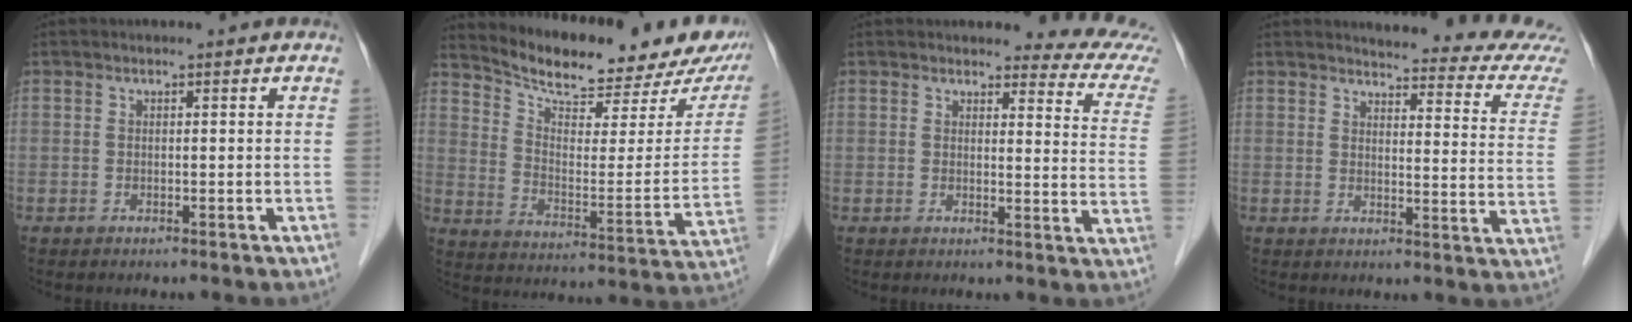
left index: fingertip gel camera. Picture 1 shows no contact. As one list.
[{"total": 19.3, "force": [18.2, 4.1, 5.0], "torque": [-0.069, -0.060, 0.243]}, {"total": 8.3, "force": [8.0, 0.8, 1.9], "torque": [-0.009, -0.065, 0.060]}, {"total": 15.4, "force": [14.9, 0.6, 3.7], "torque": [-0.026, -0.091, 0.139]}]